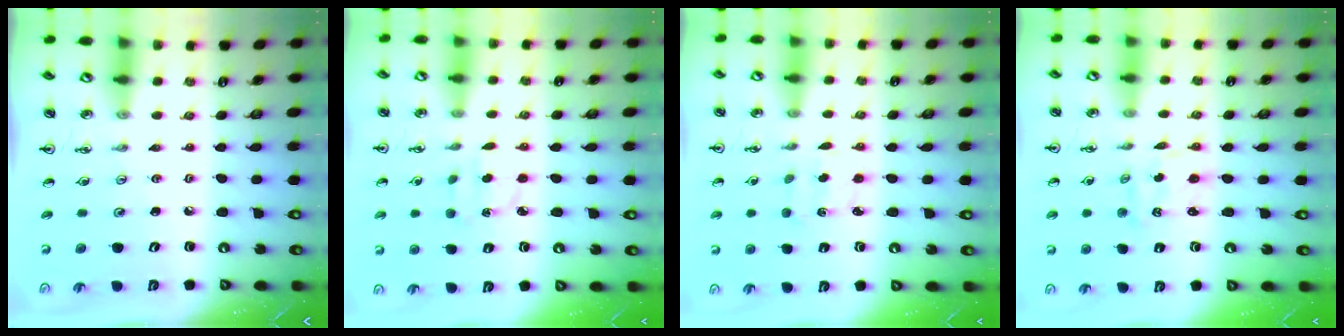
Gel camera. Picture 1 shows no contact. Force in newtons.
{"total": 3.3, "press": 3.2, "slide": 0.4}
{"total": 1.7, "press": 1.5, "slide": 0.7}
{"total": 1.3, "press": 1.1, "slide": 0.8}